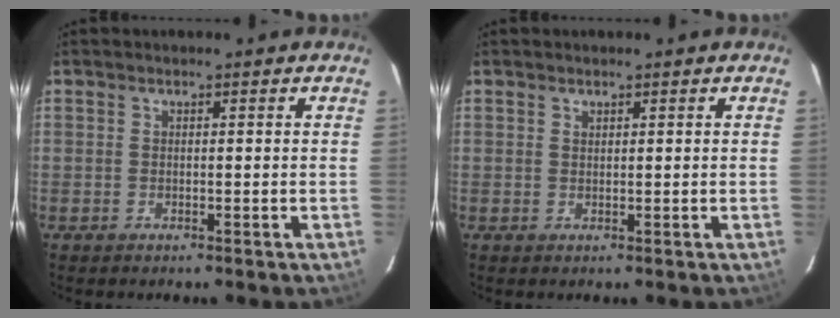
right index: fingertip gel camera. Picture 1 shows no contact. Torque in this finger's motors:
{"motor_torque": [-0.56, 0.61, -0.03, 0.00]}